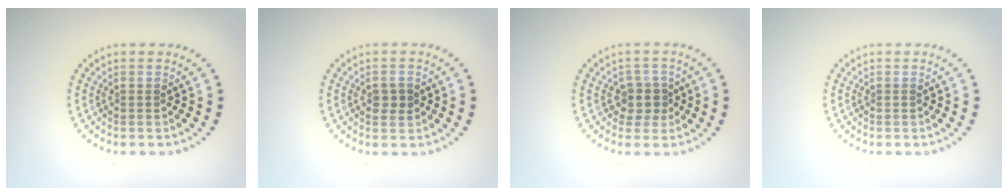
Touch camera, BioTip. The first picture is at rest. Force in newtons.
{"total": 1.6, "press": 1.6, "slide": 0.1}
{"total": 2.2, "press": 1.9, "slide": 1.1}
{"total": 0.0}